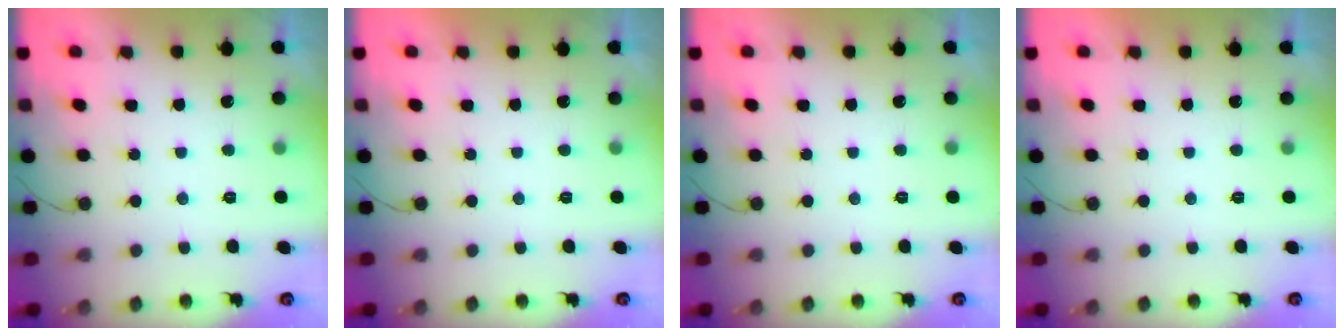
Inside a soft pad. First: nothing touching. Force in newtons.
{"total": 1.7, "press": 1.7, "slide": 0.0}
{"total": 0.0}
{"total": 1.6, "press": 1.6, "slide": 0.0}